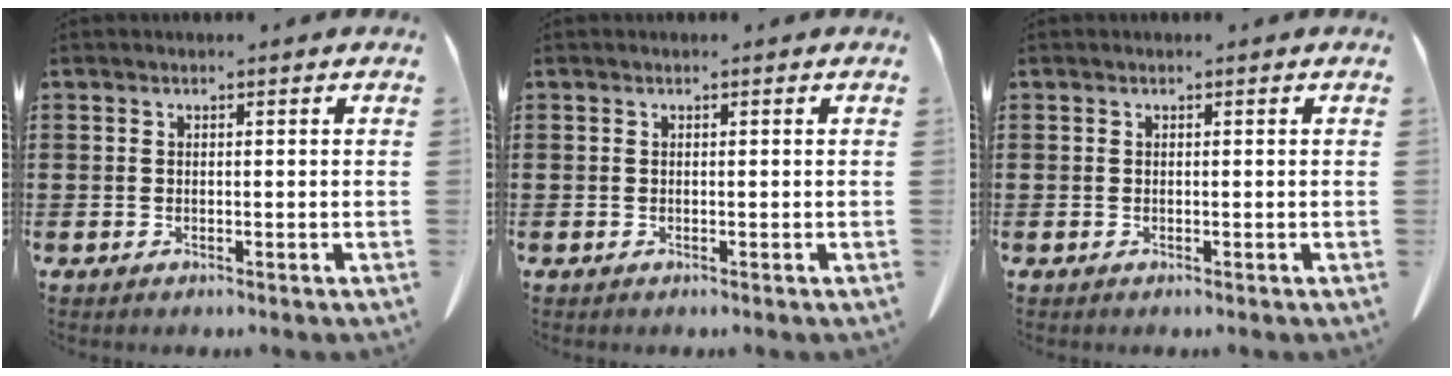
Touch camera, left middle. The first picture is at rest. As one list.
[{"total": 0.0}, {"total": 0.0}]